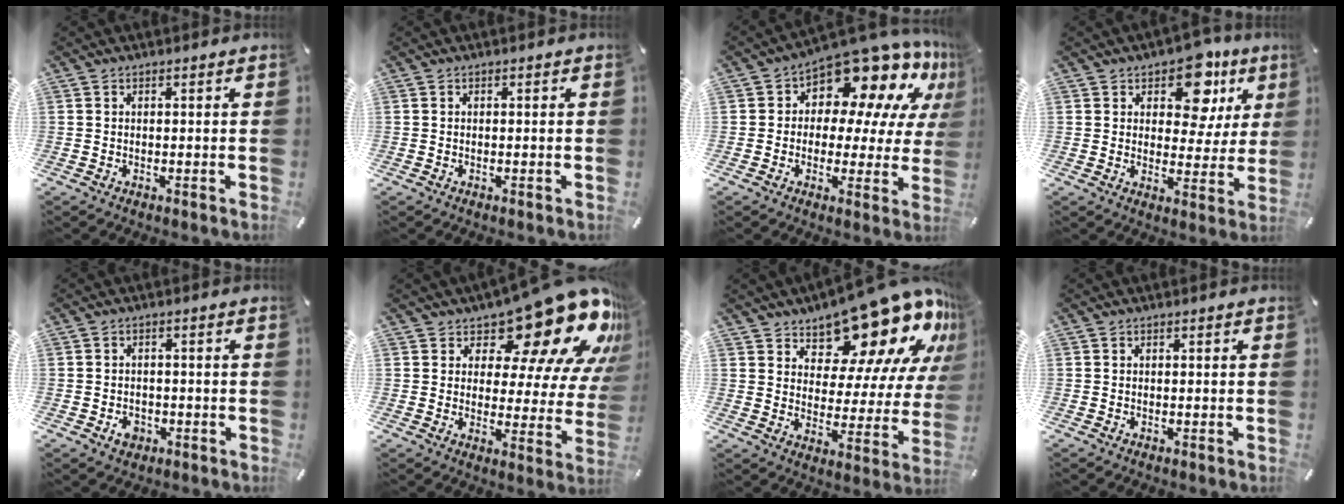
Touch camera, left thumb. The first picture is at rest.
{"total": 0.0}
{"total": 13.5, "force": [9.5, 6.9, 6.7], "torque": [-0.109, -0.082, 0.166]}
{"total": 13.2, "force": [7.2, 7.8, 7.8], "torque": [-0.105, -0.031, 0.122]}
{"total": 3.4, "force": [-1.5, 2.7, 1.4], "torque": [-0.022, 0.007, -0.027]}
{"total": 20.2, "force": [14.4, 8.1, 11.5], "torque": [-0.145, -0.118, 0.235]}
{"total": 19.2, "force": [15.0, 8.7, 8.2], "torque": [-0.103, -0.130, 0.251]}
{"total": 0.0}